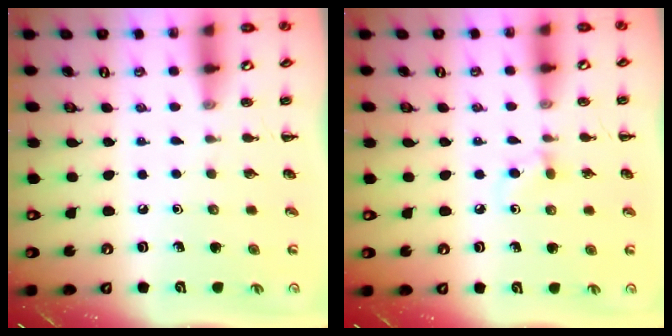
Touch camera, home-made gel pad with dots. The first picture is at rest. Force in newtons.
{"total": 4.9, "press": 4.4, "slide": 2.0}